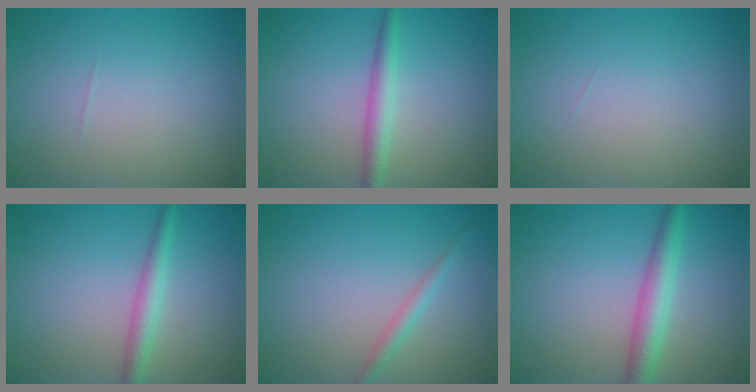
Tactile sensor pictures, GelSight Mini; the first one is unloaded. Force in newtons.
{"total": 2.3, "press": 2.3, "slide": 0.0}
{"total": 0.0}
{"total": 2.4, "press": 2.4, "slide": 0.0}
{"total": 1.4, "press": 1.4, "slide": 0.0}
{"total": 3.6, "press": 3.6, "slide": 0.1}